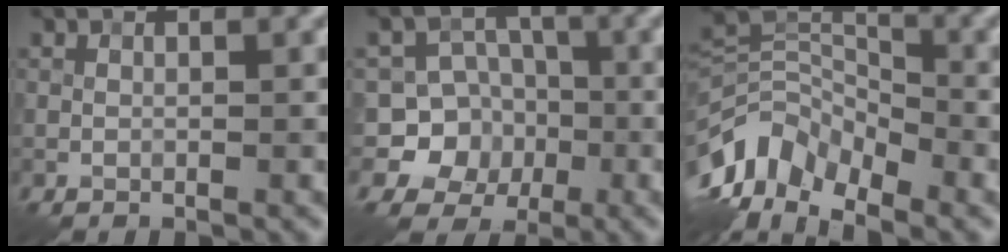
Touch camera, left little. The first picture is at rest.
{"total": 8.2, "force": [-1.7, 7.9, 1.5], "torque": [-0.027, 0.015, -0.053]}
{"total": 7.8, "force": [-4.6, 4.6, 4.3], "torque": [-0.080, 0.005, -0.104]}